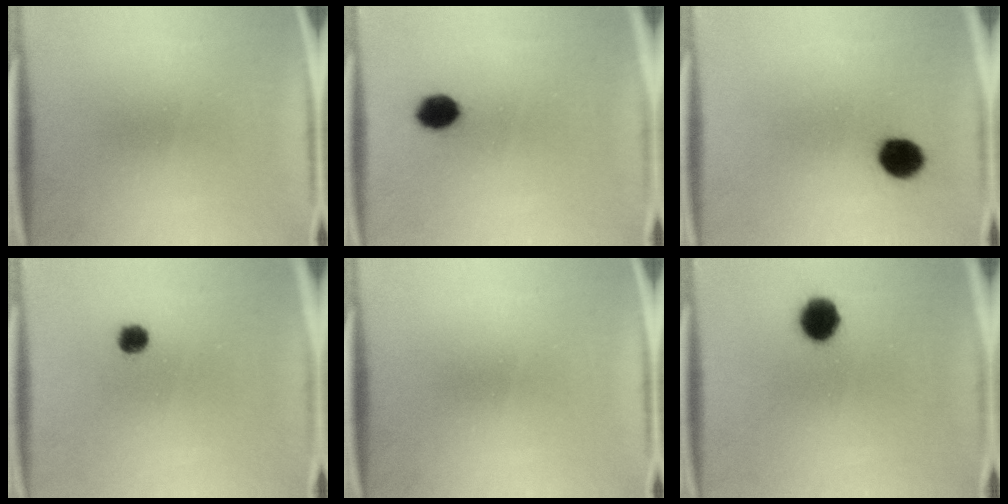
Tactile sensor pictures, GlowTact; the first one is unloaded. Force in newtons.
{"total": 5.4}
{"total": 6.2}
{"total": 2.8}
{"total": 0.0}
{"total": 7.2}